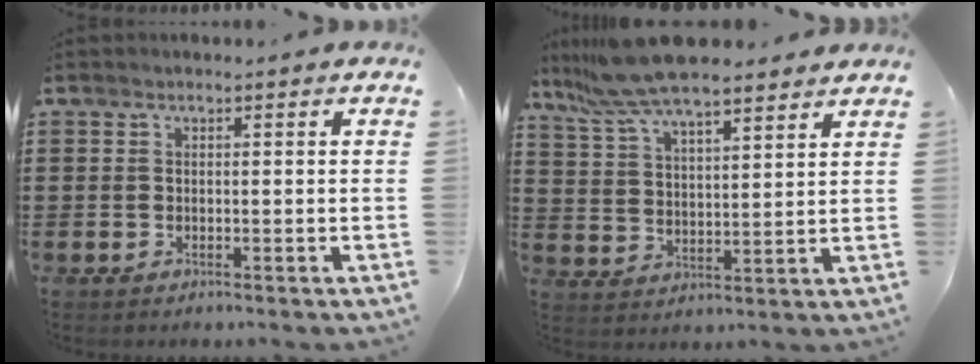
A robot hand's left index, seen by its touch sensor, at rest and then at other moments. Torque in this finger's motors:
{"motor_torque": [0.71, -1.42, 1.05, 0.21]}